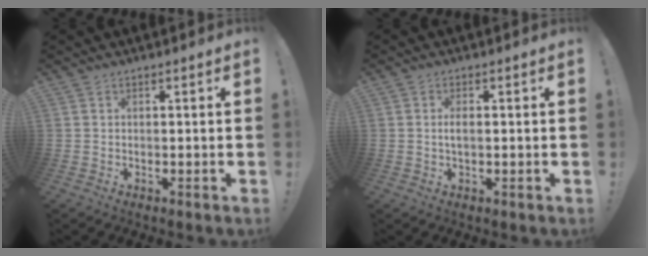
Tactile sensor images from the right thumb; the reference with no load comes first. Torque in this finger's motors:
{"motor_torque": [-0.12, 0.10, 0.37, -0.10, 0.00]}